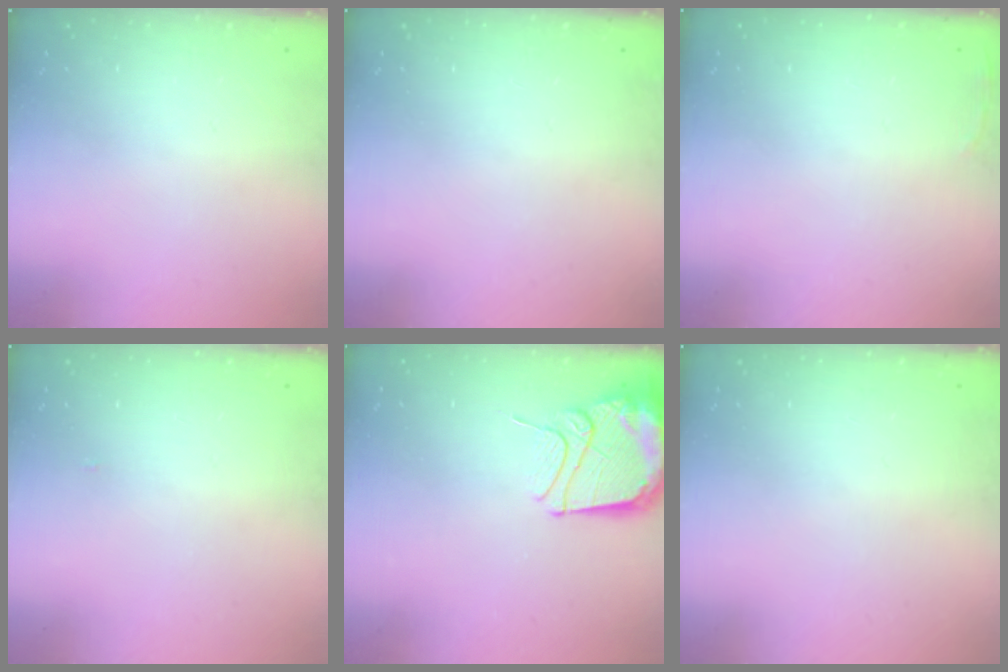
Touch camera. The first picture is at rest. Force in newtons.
{"total": 2.3, "press": 2.2, "slide": 0.8}
{"total": 2.8, "press": 2.6, "slide": 0.9}
{"total": 15.5, "press": 3.5, "slide": 15.1}
{"total": 13.3, "press": 13.2, "slide": 1.4}
{"total": 2.8, "press": 2.2, "slide": 1.7}